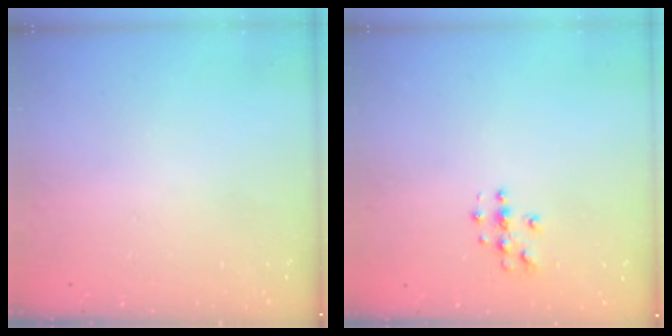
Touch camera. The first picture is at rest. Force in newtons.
{"total": 3.8, "press": 3.8, "slide": 0.3}